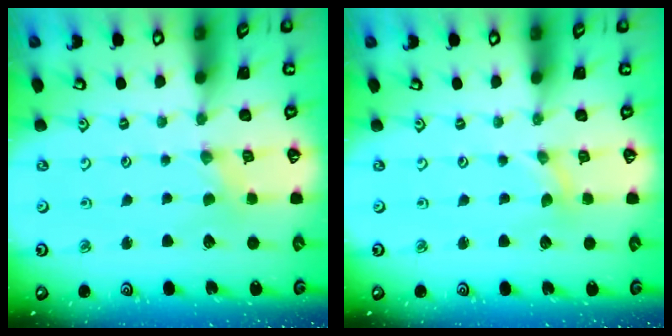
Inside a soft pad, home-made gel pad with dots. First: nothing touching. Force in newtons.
{"total": 0.0}